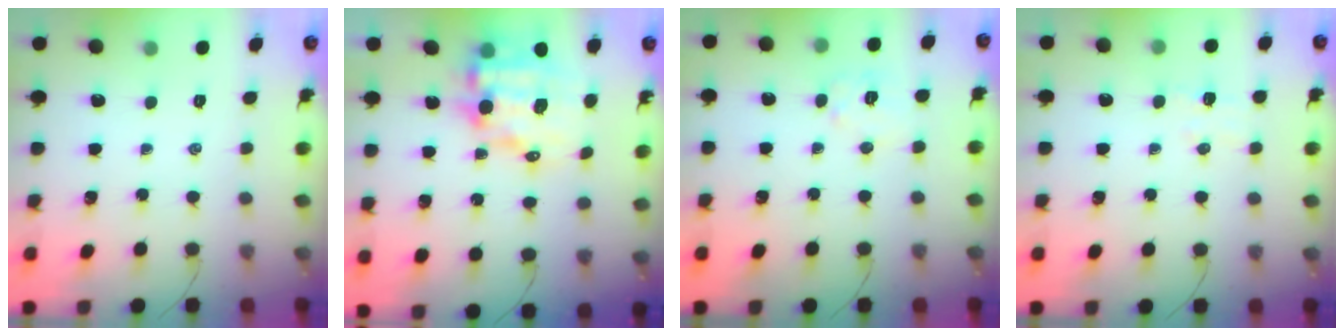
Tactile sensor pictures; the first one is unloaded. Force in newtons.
{"total": 12.7, "press": 12.3, "slide": 3.2}
{"total": 6.2, "press": 6.2, "slide": 0.5}
{"total": 5.1, "press": 4.9, "slide": 1.0}